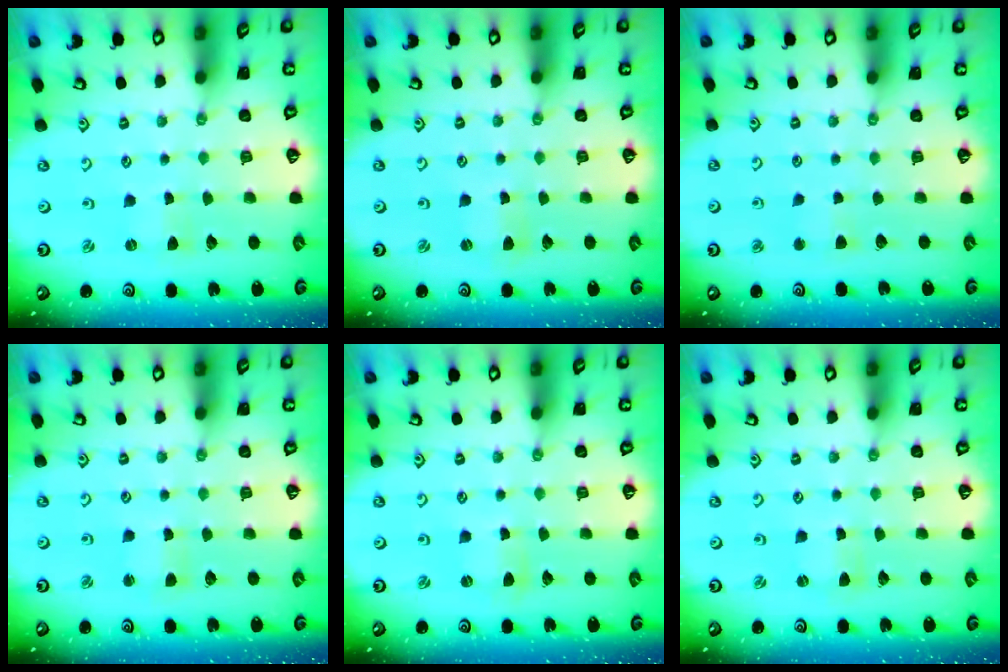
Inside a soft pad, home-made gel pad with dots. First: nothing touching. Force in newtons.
{"total": 1.1, "press": 1.1, "slide": 0.1}
{"total": 2.4, "press": 2.4, "slide": 0.5}
{"total": 2.3, "press": 2.3, "slide": 0.4}
{"total": 1.2, "press": 1.2, "slide": 0.3}
{"total": 0.0}